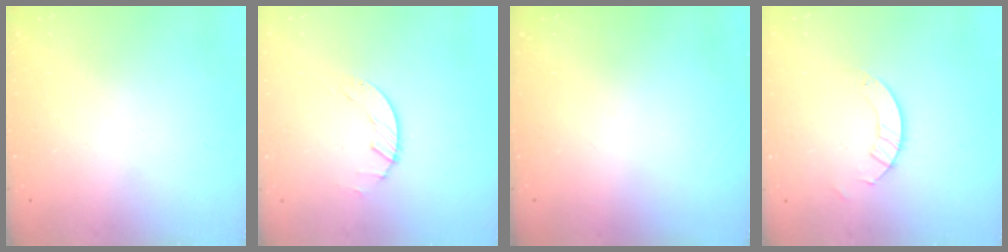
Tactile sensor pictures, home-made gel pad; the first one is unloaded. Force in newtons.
{"total": 1.5, "press": 1.4, "slide": 0.1}
{"total": 0.0}
{"total": 2.6, "press": 2.6, "slide": 0.2}